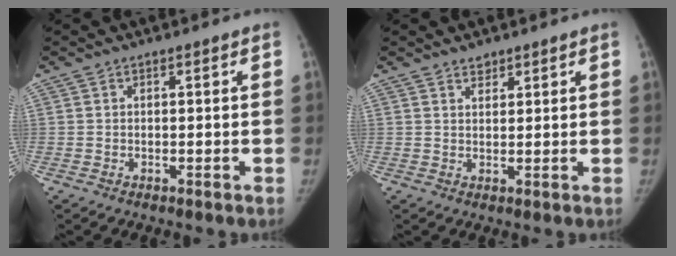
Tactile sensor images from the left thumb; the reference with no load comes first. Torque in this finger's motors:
{"motor_torque": [-0.15, -0.11, -0.16, 0.18, -0.04]}